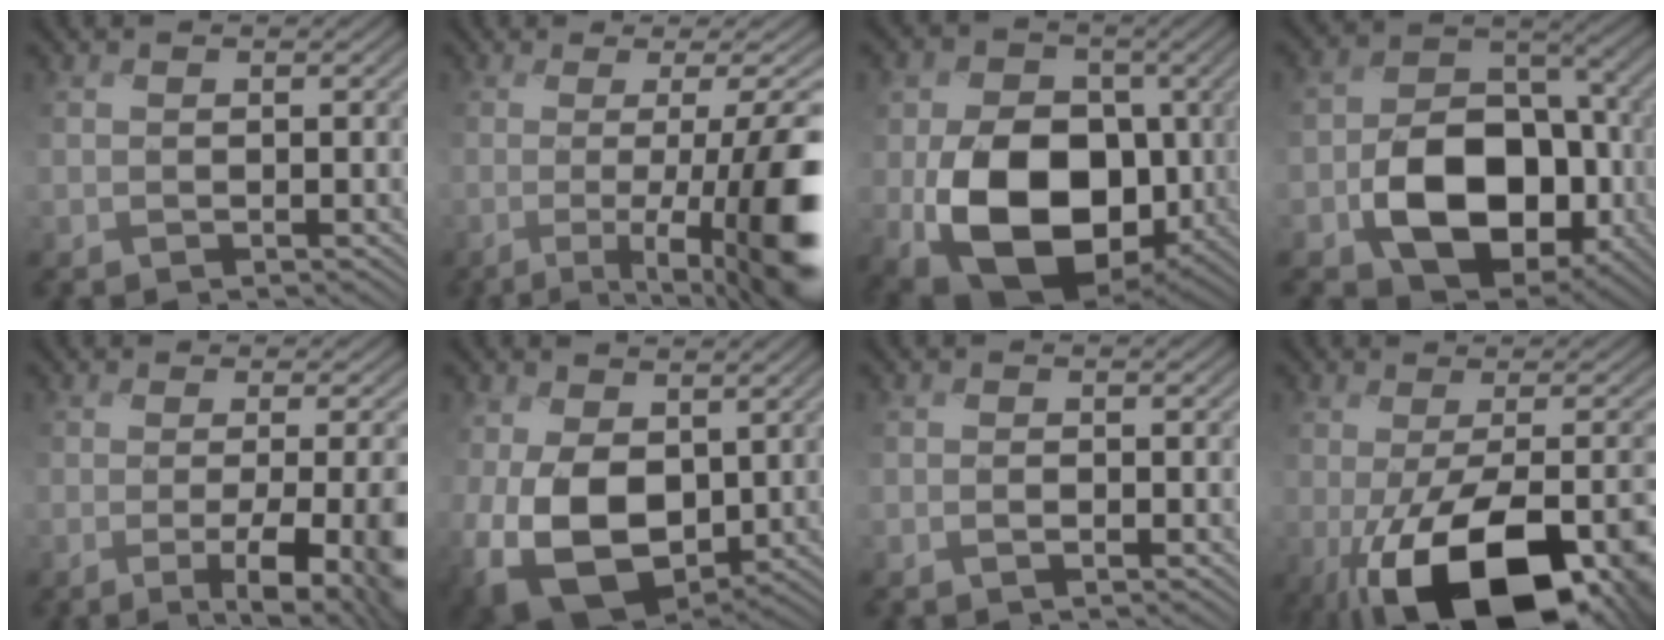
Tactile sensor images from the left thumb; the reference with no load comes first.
{"total": 14.5, "force": [-2.6, 3.7, 13.8], "torque": [-0.169, -0.011, -0.030]}
{"total": 15.0, "force": [-2.7, 10.6, 10.3], "torque": [-0.190, -0.036, -0.049]}
{"total": 13.4, "force": [-4.1, 9.7, 8.3], "torque": [-0.137, -0.029, -0.076]}
{"total": 10.8, "force": [-2.7, 3.6, 9.8], "torque": [-0.102, -0.011, -0.029]}
{"total": 12.3, "force": [0.0, 8.4, 8.9], "torque": [-0.218, -0.028, 0.000]}
{"total": 1.1, "force": [-0.4, 0.3, 1.0], "torque": [-0.021, 0.000, -0.008]}
{"total": 18.0, "force": [-6.3, 7.3, 15.2], "torque": [-0.232, -0.030, -0.073]}